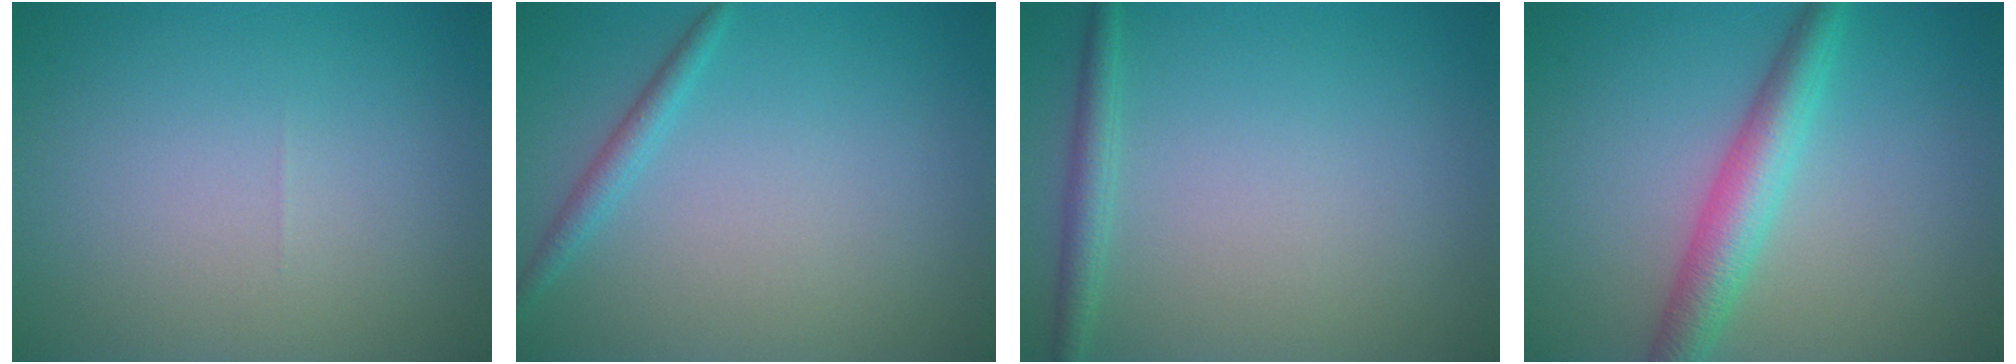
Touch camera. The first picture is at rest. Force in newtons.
{"total": 1.5, "press": 1.5, "slide": 0.1}
{"total": 1.8, "press": 1.8, "slide": 0.1}
{"total": 4.2, "press": 4.2, "slide": 0.1}